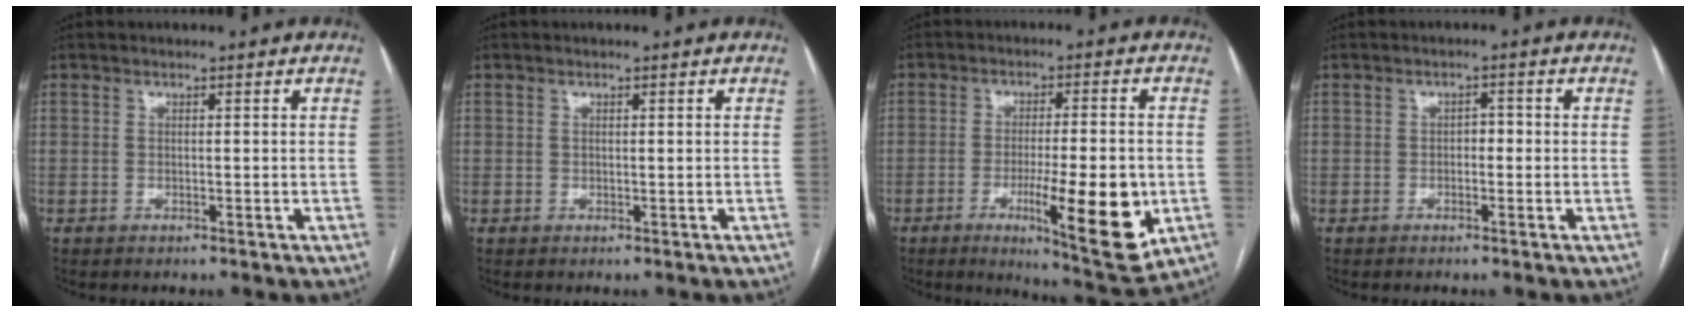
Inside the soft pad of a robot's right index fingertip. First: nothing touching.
{"total": 0.0}
{"total": 14.1, "force": [-3.9, 2.2, 13.4], "torque": [-0.199, -0.022, -0.052]}
{"total": 1.6, "force": [-0.3, 1.0, 1.3], "torque": [-0.011, 0.008, -0.007]}